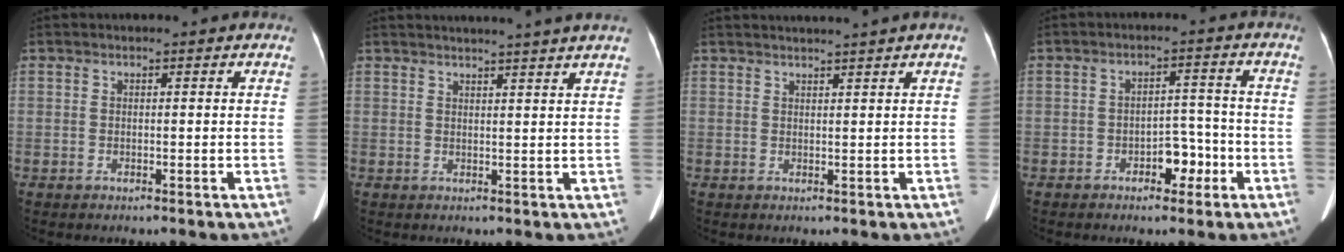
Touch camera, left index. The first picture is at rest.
{"total": 8.9, "force": [8.0, -1.8, 3.4], "torque": [-0.038, 0.000, 0.085]}
{"total": 4.2, "force": [3.5, -1.4, 1.7], "torque": [-0.018, 0.014, 0.047]}
{"total": 4.5, "force": [-2.3, 2.5, 2.9], "torque": [-0.036, 0.015, -0.035]}